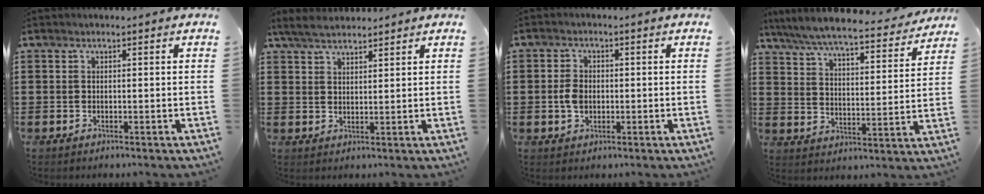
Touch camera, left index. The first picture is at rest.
{"total": 3.7, "force": [3.2, 1.0, 1.5], "torque": [-0.039, 0.000, 0.061]}
{"total": 3.1, "force": [-0.2, 2.1, 2.2], "torque": [-0.052, 0.003, -0.007]}
{"total": 6.9, "force": [6.4, 0.2, 2.5], "torque": [-0.076, -0.040, 0.109]}